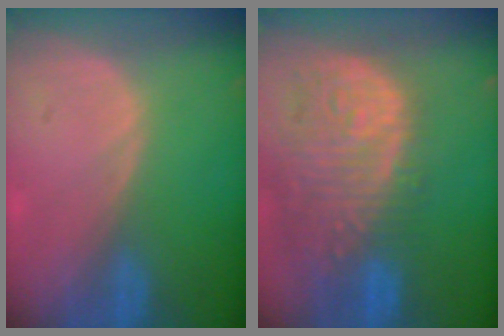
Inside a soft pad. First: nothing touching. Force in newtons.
{"total": 14.2, "press": 11.7, "slide": 8.1}